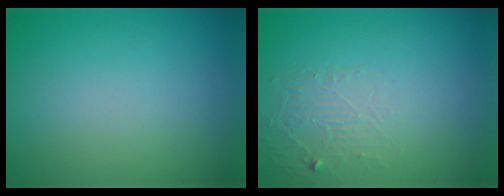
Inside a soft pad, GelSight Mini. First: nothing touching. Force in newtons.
{"total": 1.8, "press": 0.4, "slide": 1.8}